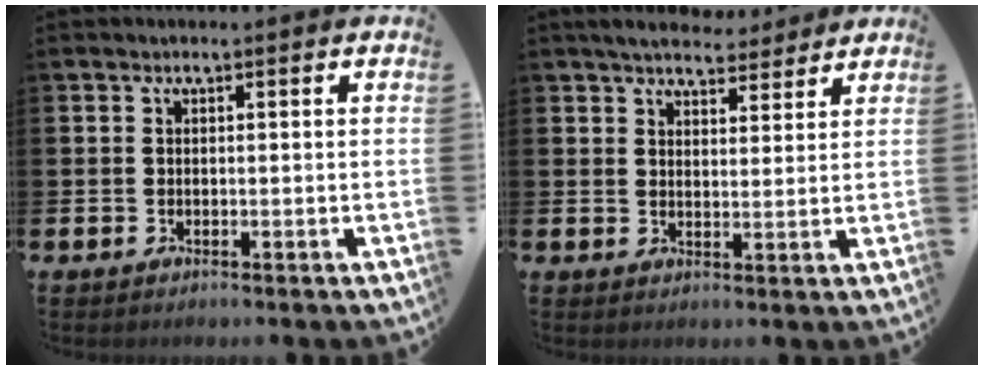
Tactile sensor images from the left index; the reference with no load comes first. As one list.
[{"total": 5.0, "force": [4.8, 1.4, 0.8], "torque": [-0.017, -0.022, 0.085]}]